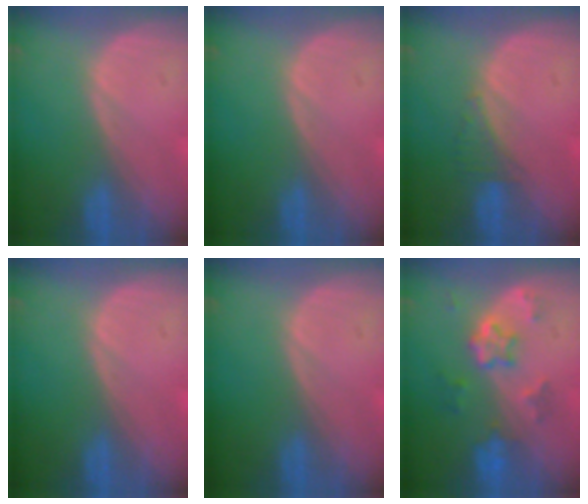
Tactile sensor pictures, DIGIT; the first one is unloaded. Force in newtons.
{"total": 0.0}
{"total": 1.9, "press": 1.8, "slide": 0.7}
{"total": 0.0}
{"total": 0.0}
{"total": 6.0, "press": 5.4, "slide": 2.6}